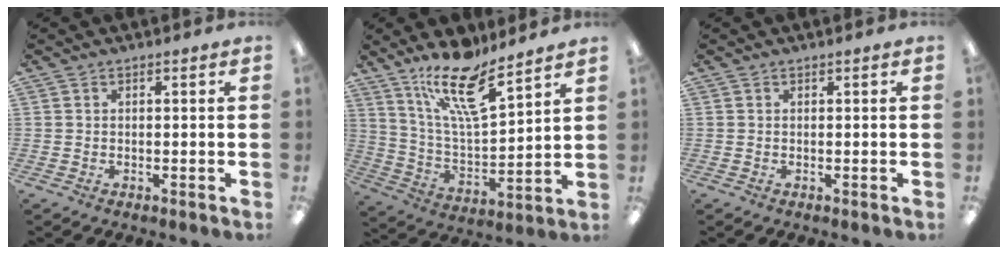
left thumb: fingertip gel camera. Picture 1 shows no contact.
{"total": 17.0, "force": [12.2, 4.9, 10.9], "torque": [-0.197, -0.066, 0.207]}
{"total": 0.0}